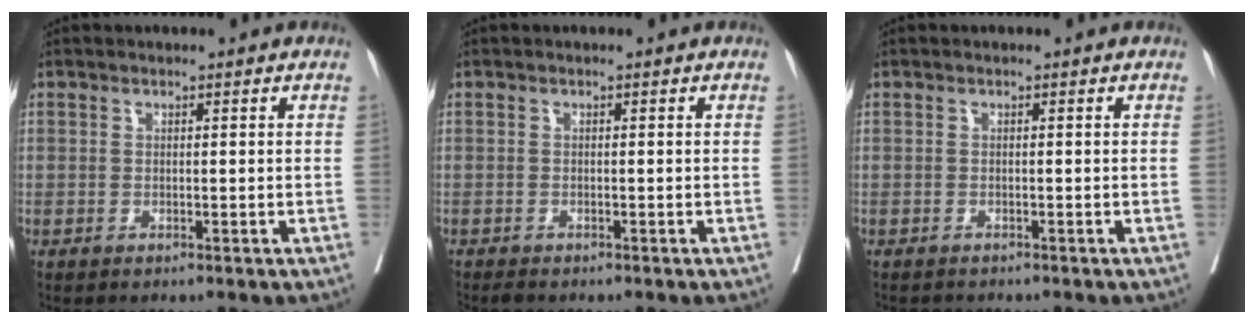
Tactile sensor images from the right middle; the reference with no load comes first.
{"total": 0.9, "force": [-0.9, 0.2, 0.2], "torque": [-0.010, -0.003, -0.016]}
{"total": 1.2, "force": [-1.2, 0.2, 0.1], "torque": [-0.011, -0.007, -0.019]}